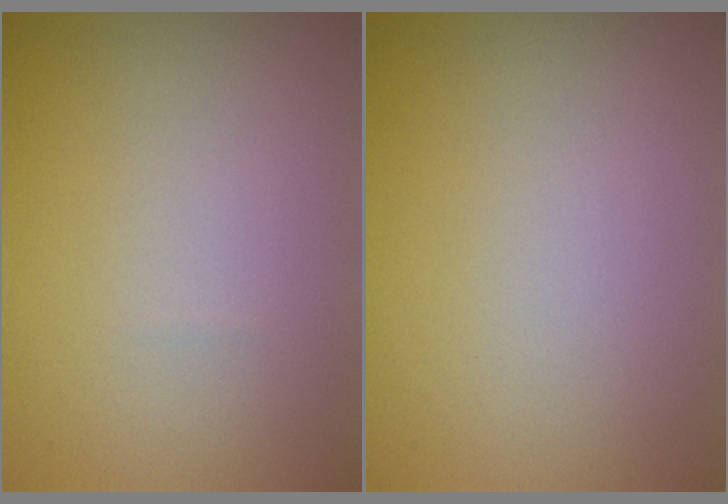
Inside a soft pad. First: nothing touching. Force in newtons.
{"total": 0.0}